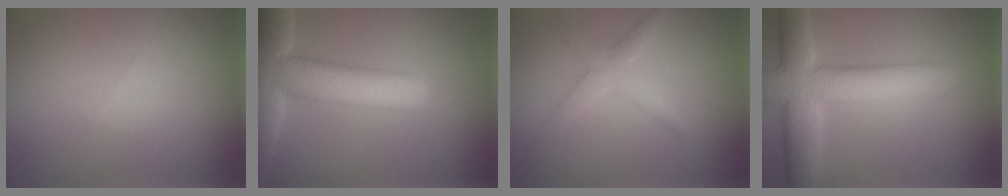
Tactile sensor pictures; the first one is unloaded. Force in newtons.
{"total": 10.4, "press": 10.4, "slide": 0.8}
{"total": 2.4, "press": 2.4, "slide": 0.1}
{"total": 8.9, "press": 8.9, "slide": 0.5}